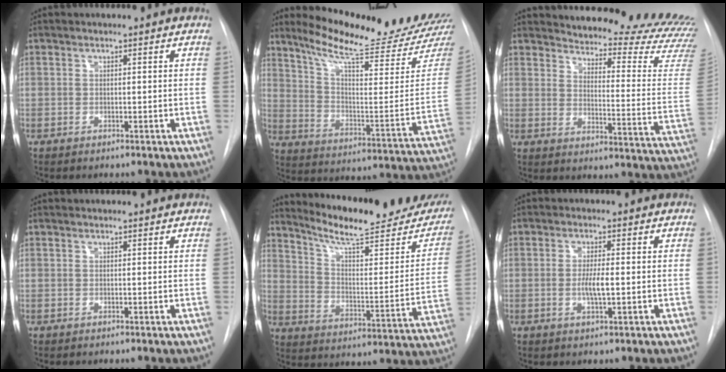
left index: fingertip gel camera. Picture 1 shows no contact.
{"total": 22.2, "force": [20.2, 0.1, 9.2], "torque": [-0.148, -0.103, 0.280]}
{"total": 24.3, "force": [23.3, 1.8, 6.7], "torque": [-0.087, -0.160, 0.264]}
{"total": 0.8, "force": [0.8, 0.0, 0.1], "torque": [-0.008, 0.009, 0.010]}
{"total": 23.0, "force": [19.9, 4.2, 10.8], "torque": [-0.153, -0.046, 0.269]}
{"total": 3.3, "force": [-0.8, 0.3, 3.2], "torque": [-0.063, -0.007, -0.012]}